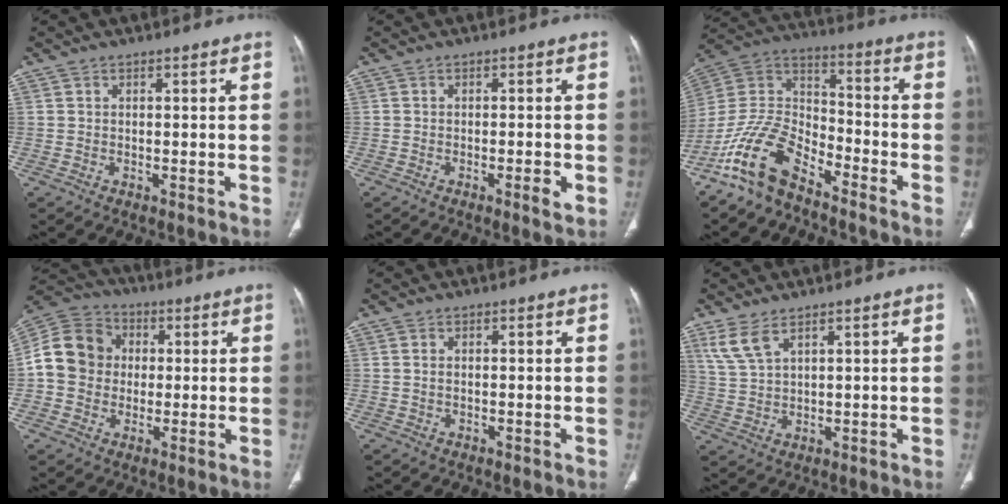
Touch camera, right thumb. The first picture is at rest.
{"total": 2.5, "force": [-1.0, 0.2, 2.2], "torque": [-0.038, -0.002, -0.017]}
{"total": 13.3, "force": [-9.9, 5.7, 6.8], "torque": [-0.128, 0.078, -0.200]}
{"total": 12.7, "force": [0.8, 11.0, 6.3], "torque": [-0.108, 0.026, 0.005]}
{"total": 0.7, "force": [0.1, 0.4, 0.6], "torque": [-0.016, 0.001, 0.003]}
{"total": 5.2, "force": [3.3, 2.0, 3.4], "torque": [-0.075, -0.010, 0.079]}